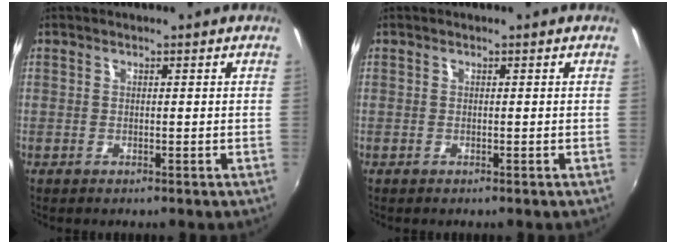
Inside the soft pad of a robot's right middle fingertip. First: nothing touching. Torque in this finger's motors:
{"motor_torque": [0.04, -0.23, 0.03, 0.00]}